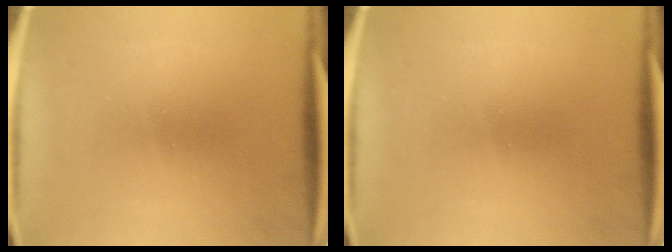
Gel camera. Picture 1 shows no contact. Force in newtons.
{"total": 0.0}